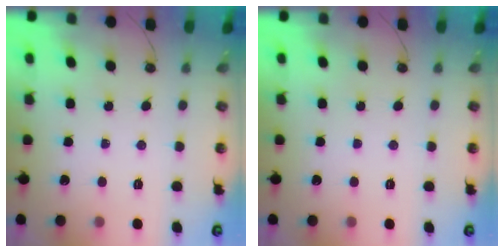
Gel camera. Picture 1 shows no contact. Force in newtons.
{"total": 0.0}